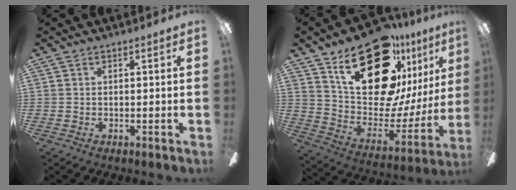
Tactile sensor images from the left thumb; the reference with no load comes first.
{"total": 29.5, "force": [16.8, 15.2, 19.0], "torque": [-0.295, -0.110, 0.313]}